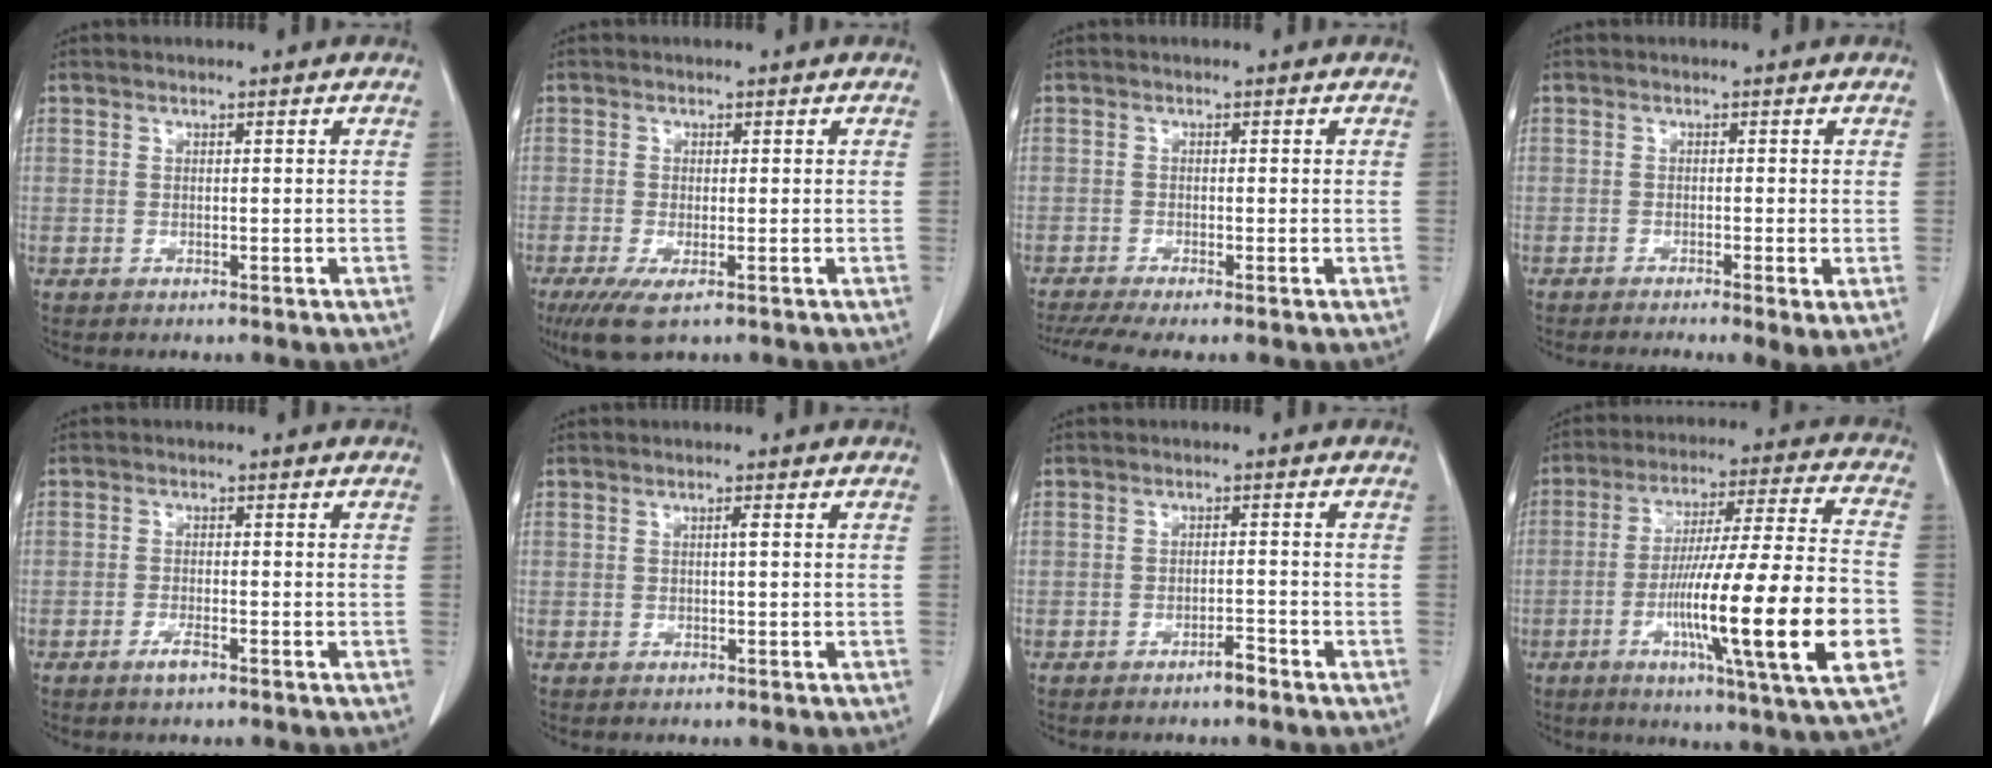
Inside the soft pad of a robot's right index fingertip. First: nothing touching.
{"total": 4.6, "force": [-2.5, 1.1, 3.7], "torque": [-0.071, -0.014, -0.040]}
{"total": 4.8, "force": [-3.5, 0.2, 3.3], "torque": [-0.063, -0.007, -0.062]}
{"total": 4.7, "force": [-2.7, 0.5, 3.8], "torque": [-0.052, -0.015, -0.042]}
{"total": 2.2, "force": [-1.5, 0.3, 1.5], "torque": [-0.032, -0.001, -0.029]}
{"total": 0.6, "force": [0.0, -0.1, 0.5], "torque": [-0.008, 0.000, 0.001]}
{"total": 1.9, "force": [-1.6, 0.2, 1.0], "torque": [-0.015, 0.000, -0.026]}
{"total": 23.1, "force": [-6.1, 0.2, 22.3], "torque": [-0.343, -0.015, -0.101]}